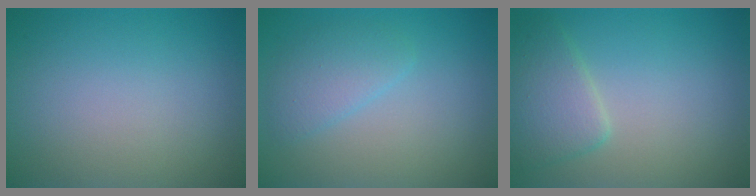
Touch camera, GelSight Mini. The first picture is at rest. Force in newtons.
{"total": 2.4, "press": 2.4, "slide": 0.1}
{"total": 3.2, "press": 3.2, "slide": 0.2}